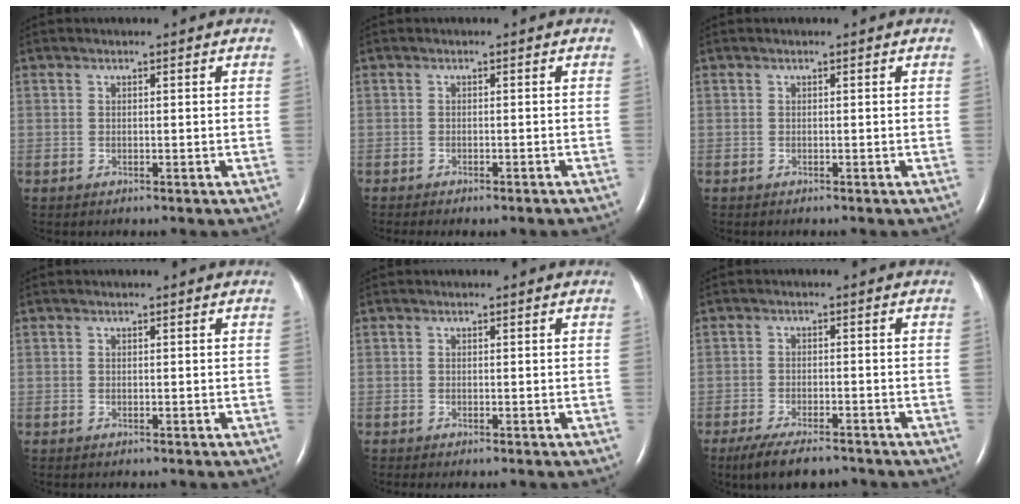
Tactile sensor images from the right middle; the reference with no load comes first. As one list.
[{"total": 5.2, "force": [-4.5, 0.8, 2.4], "torque": [-0.026, -0.005, -0.054]}, {"total": 0.0}, {"total": 0.0}, {"total": 0.0}, {"total": 7.7, "force": [-6.2, 2.0, 4.1], "torque": [-0.073, -0.014, -0.100]}]